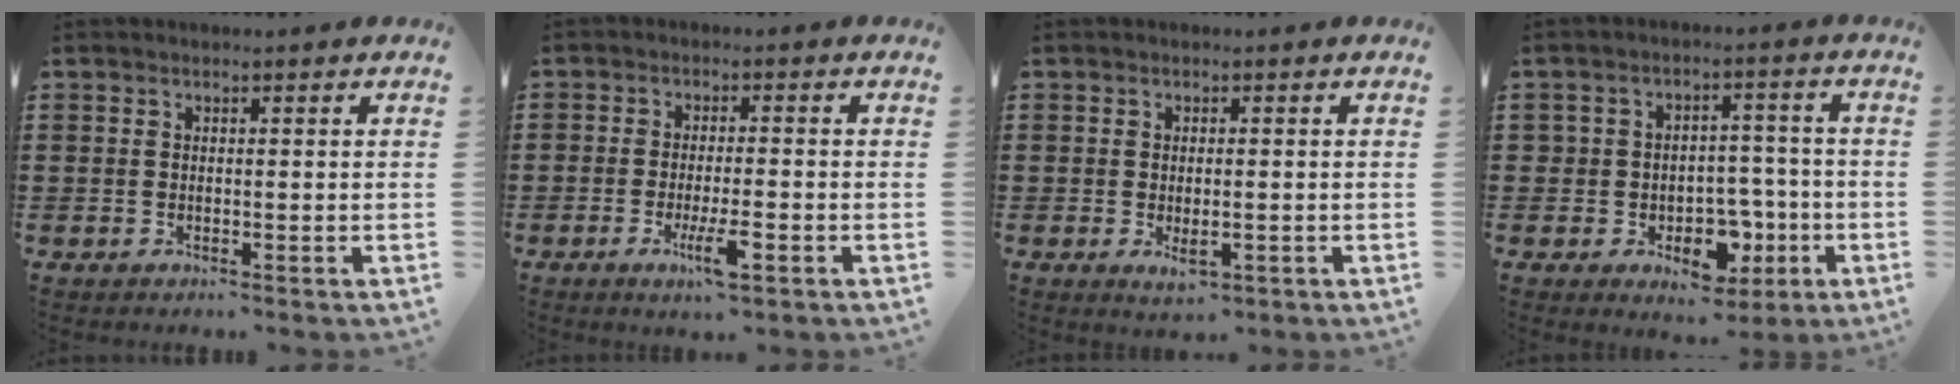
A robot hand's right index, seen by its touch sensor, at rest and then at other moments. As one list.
[{"total": 5.0, "force": [-2.3, 1.0, 4.3], "torque": [-0.080, -0.008, -0.039]}, {"total": 2.4, "force": [-0.7, 0.9, 2.1], "torque": [-0.044, -0.004, -0.013]}, {"total": 6.1, "force": [-1.7, 5.1, 2.9], "torque": [-0.046, 0.009, -0.031]}]